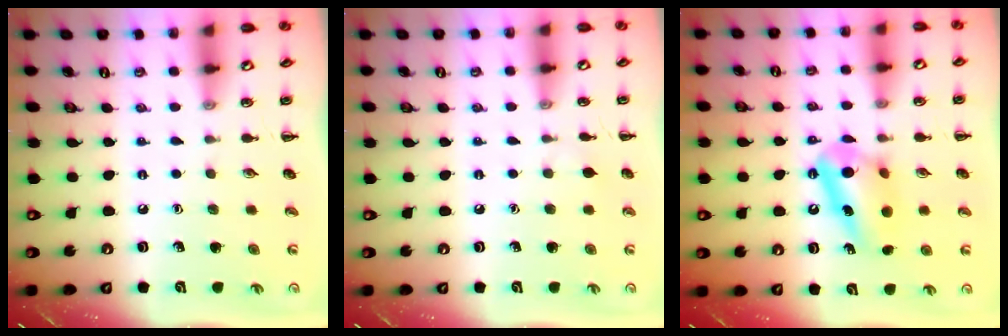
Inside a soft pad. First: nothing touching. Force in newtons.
{"total": 3.4, "press": 3.1, "slide": 1.3}
{"total": 10.7, "press": 10.7, "slide": 0.4}